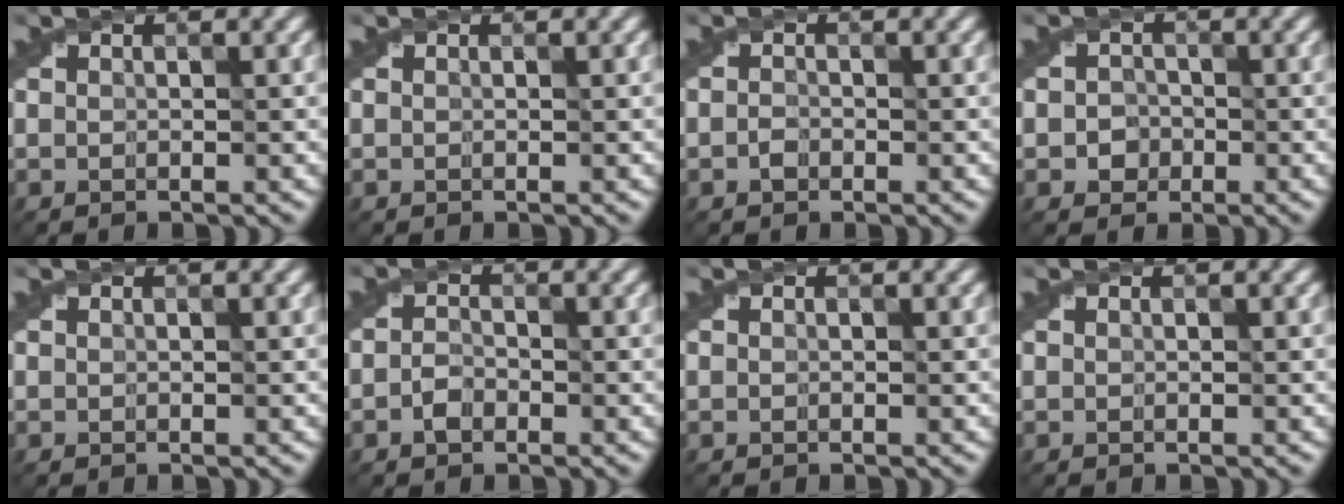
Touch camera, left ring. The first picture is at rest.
{"total": 0.0}
{"total": 0.6, "force": [-0.4, 0.5, 0.2], "torque": [-0.004, 0.001, -0.009]}
{"total": 1.7, "force": [-0.4, 1.6, 0.3], "torque": [0.010, 0.002, -0.014]}
{"total": 0.0}
{"total": 1.2, "force": [-0.7, 0.9, 0.6], "torque": [-0.012, 0.005, -0.016]}
{"total": 0.0}
{"total": 0.0}